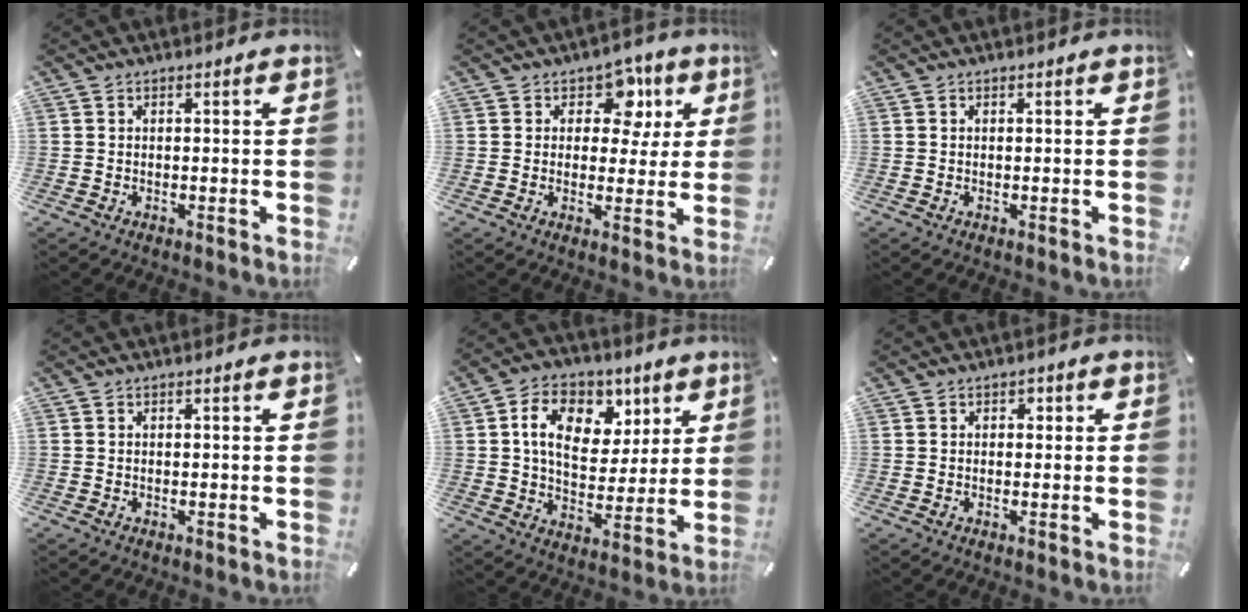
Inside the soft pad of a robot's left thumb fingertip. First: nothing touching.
{"total": 10.3, "force": [4.0, 7.3, 6.1], "torque": [-0.072, -0.012, 0.066]}
{"total": 0.0}
{"total": 0.0}
{"total": 13.6, "force": [5.5, 10.0, 7.4], "torque": [-0.114, -0.014, 0.099]}
{"total": 1.2, "force": [0.2, 1.1, 0.4], "torque": [-0.002, 0.004, -0.001]}